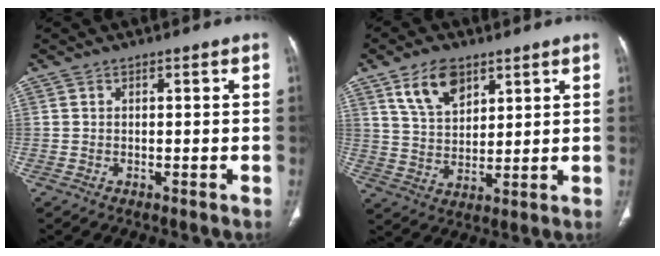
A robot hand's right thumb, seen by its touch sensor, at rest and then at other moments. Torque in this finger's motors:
{"motor_torque": [-0.28, 0.38, 0.50, 0.59, 0.05]}